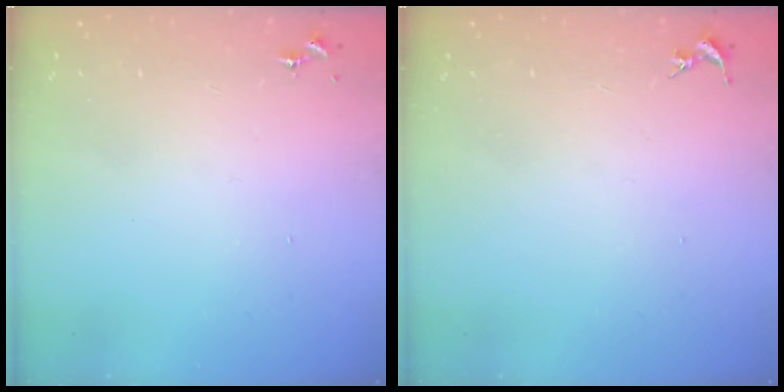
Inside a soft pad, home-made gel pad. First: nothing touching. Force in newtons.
{"total": 0.0}